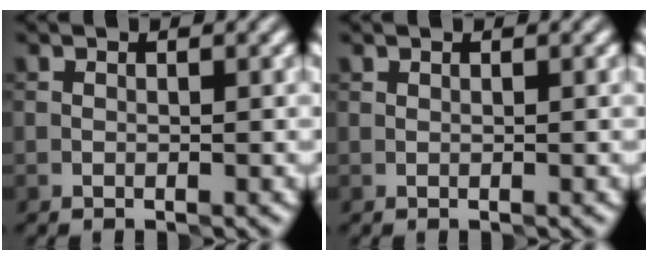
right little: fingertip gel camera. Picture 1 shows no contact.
{"total": 0.0}